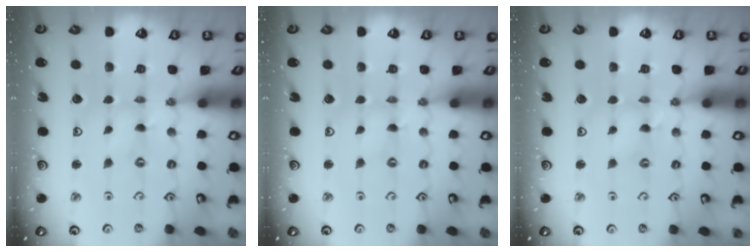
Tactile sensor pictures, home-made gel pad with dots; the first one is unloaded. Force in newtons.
{"total": 0.0}
{"total": 3.0, "press": 3.0, "slide": 0.3}